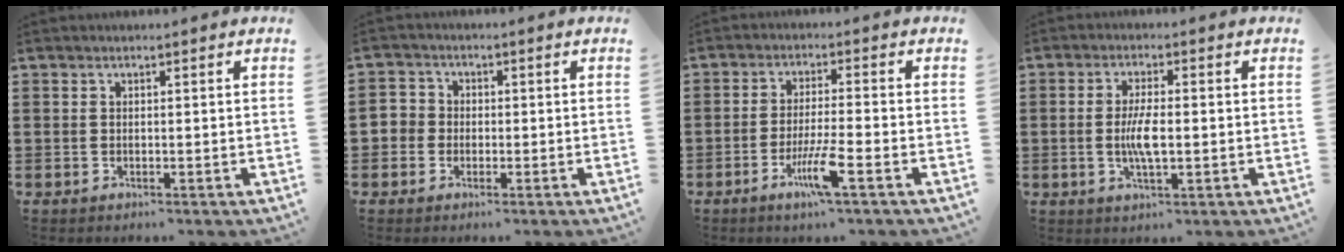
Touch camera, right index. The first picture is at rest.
{"total": 2.8, "force": [-0.8, 2.6, 0.6], "torque": [-0.031, 0.006, -0.022]}
{"total": 6.4, "force": [-3.1, 0.3, 5.6], "torque": [-0.110, -0.013, -0.057]}
{"total": 5.0, "force": [-0.5, 1.2, 4.8], "torque": [-0.098, -0.007, -0.014]}